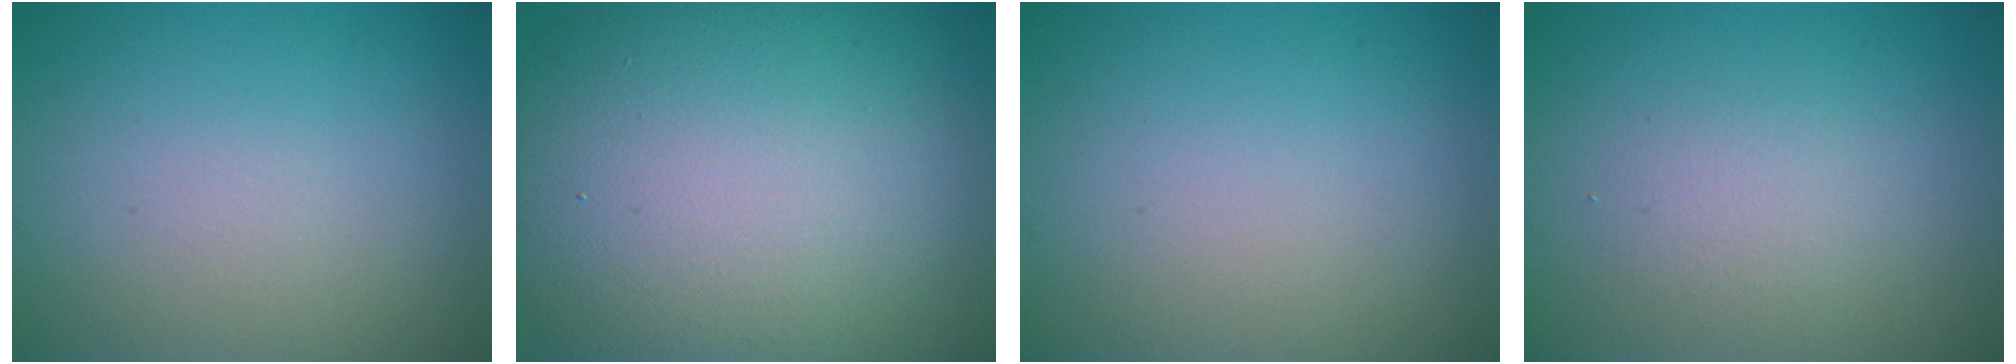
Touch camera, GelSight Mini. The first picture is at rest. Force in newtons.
{"total": 17.9, "press": 17.9, "slide": 1.1}
{"total": 0.0}
{"total": 1.9, "press": 1.8, "slide": 0.2}